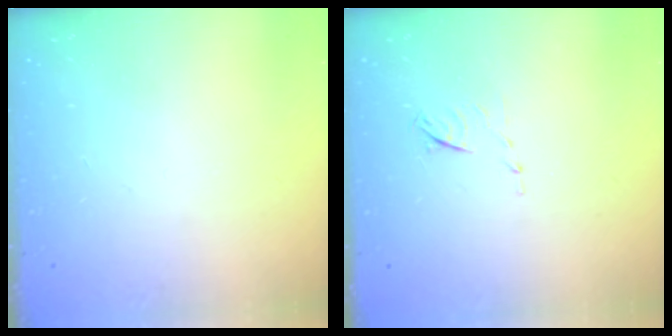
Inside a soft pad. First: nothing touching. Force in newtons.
{"total": 5.5, "press": 5.5, "slide": 0.8}